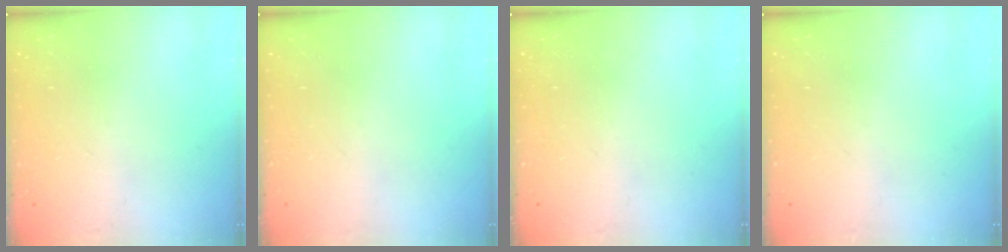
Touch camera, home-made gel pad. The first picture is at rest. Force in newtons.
{"total": 0.0}
{"total": 0.0}
{"total": 0.0}